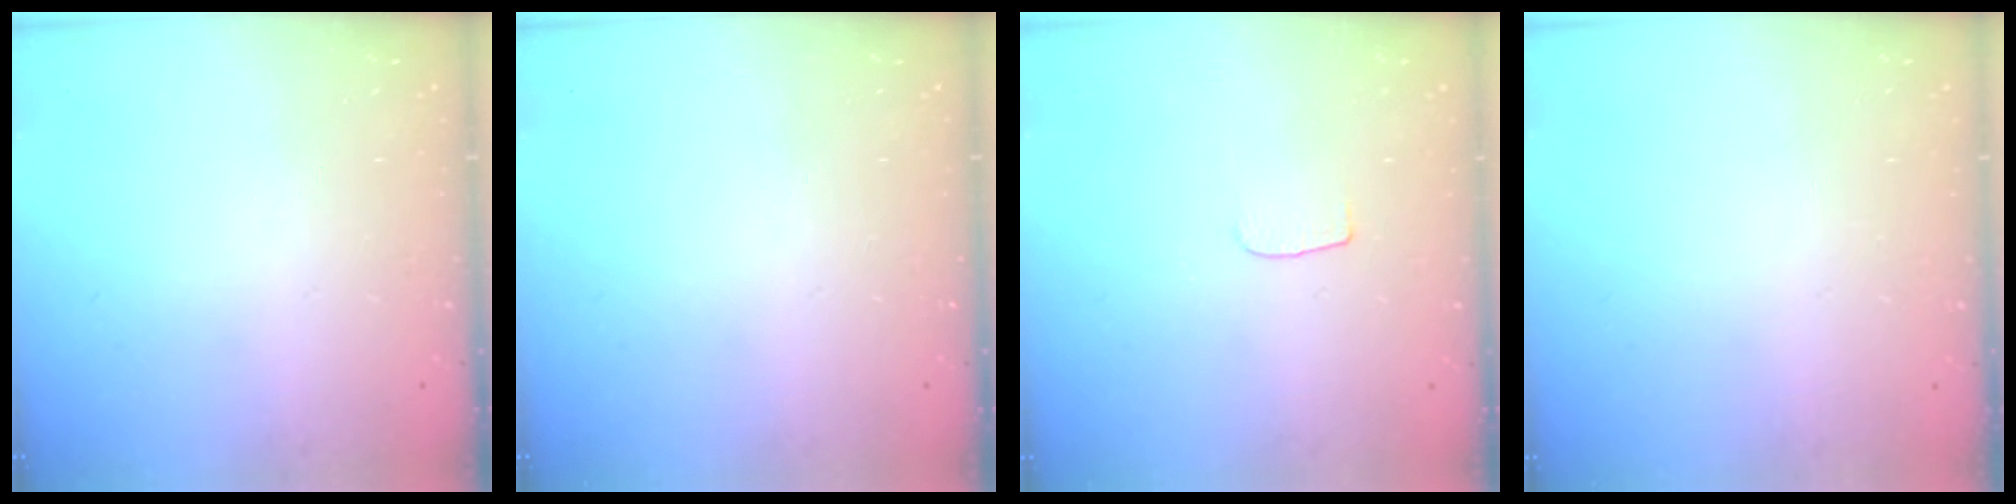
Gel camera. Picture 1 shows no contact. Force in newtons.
{"total": 0.0}
{"total": 3.0, "press": 3.0, "slide": 0.3}
{"total": 0.6, "press": 0.6, "slide": 0.2}